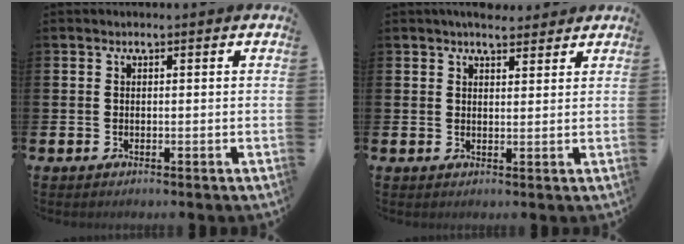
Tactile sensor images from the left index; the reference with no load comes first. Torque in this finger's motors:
{"motor_torque": [1.00, -1.14, 0.14, 0.09]}